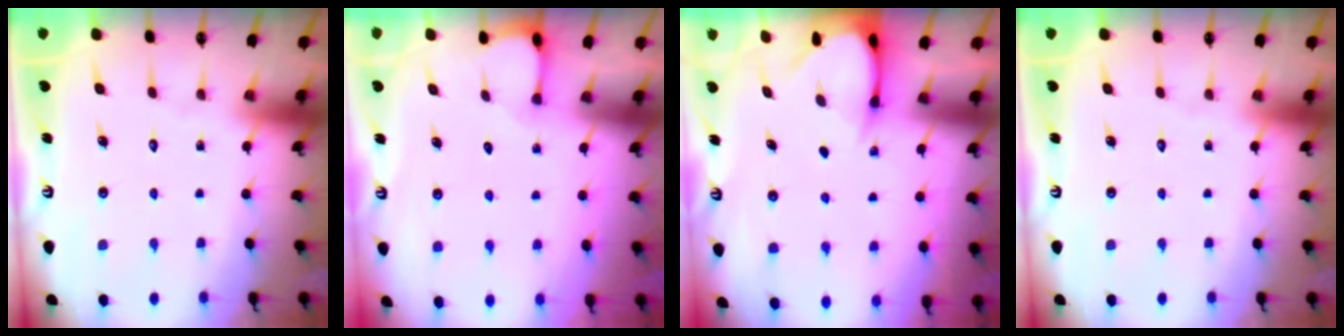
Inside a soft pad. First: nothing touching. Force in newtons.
{"total": 1.9, "press": 1.9, "slide": 0.2}
{"total": 3.6, "press": 3.5, "slide": 0.3}
{"total": 0.0}